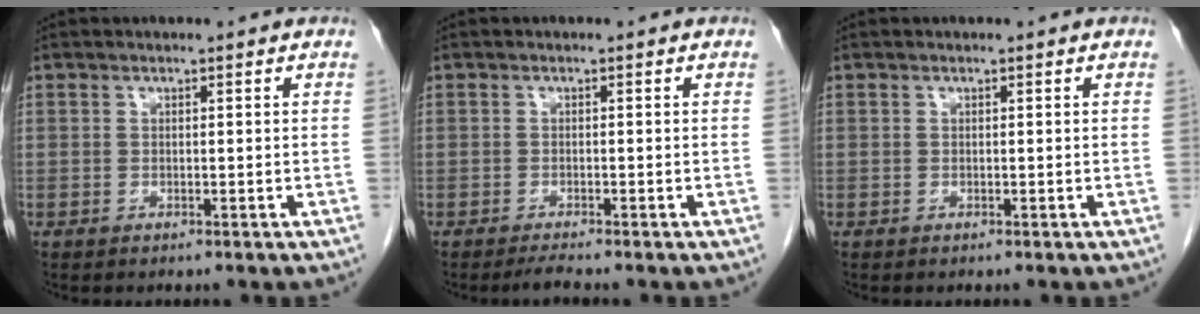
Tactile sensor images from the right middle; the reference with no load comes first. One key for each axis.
{"total": 1.5, "fx": -1.3, "fy": -0.4, "fz": 0.6, "tx": -0.020, "ty": -0.008, "tz": -0.023}
{"total": 0.0}